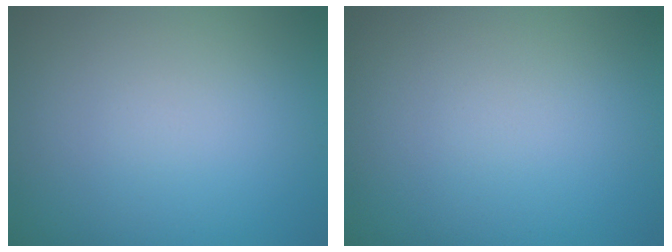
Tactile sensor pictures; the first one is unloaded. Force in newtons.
{"total": 0.0}